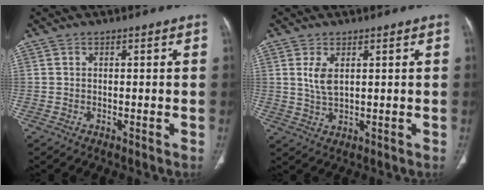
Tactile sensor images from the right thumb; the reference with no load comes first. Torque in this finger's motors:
{"motor_torque": [1.20, 0.15, 0.40, -0.80, 0.15]}